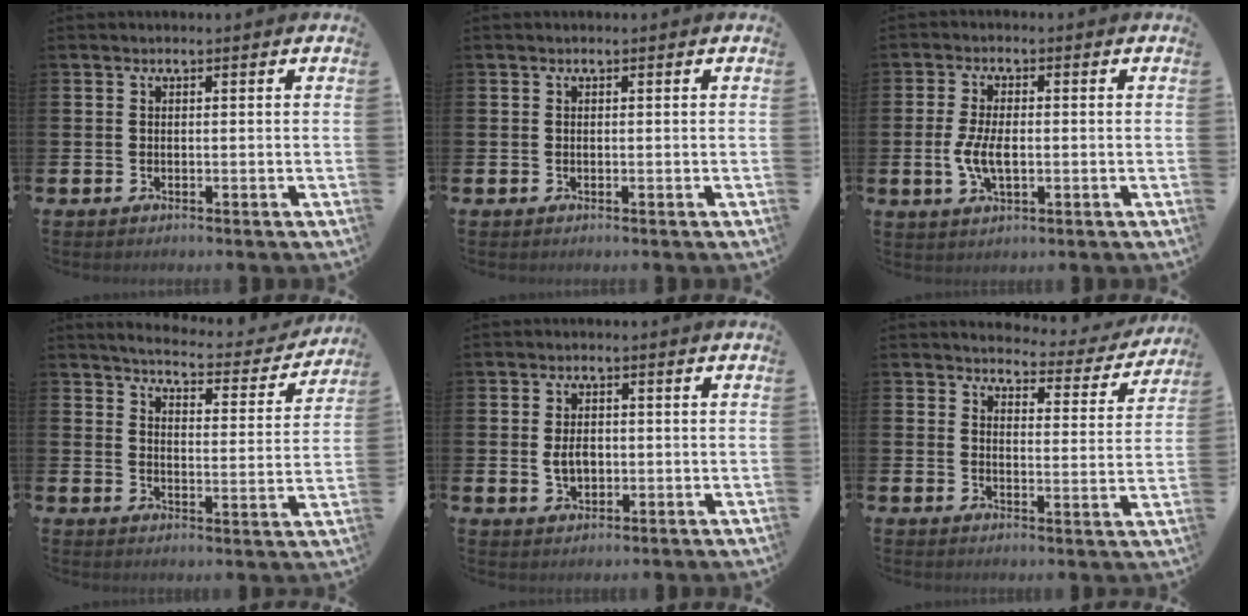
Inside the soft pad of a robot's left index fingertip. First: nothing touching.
{"total": 0.0}
{"total": 4.9, "force": [-0.4, 2.3, 4.3], "torque": [-0.079, 0.001, -0.010]}
{"total": 4.7, "force": [4.5, 0.5, 1.0], "torque": [-0.032, -0.039, 0.072]}
{"total": 3.2, "force": [-0.1, 2.1, 2.4], "torque": [-0.027, -0.001, -0.007]}
{"total": 3.5, "force": [3.3, 1.1, 0.4], "torque": [-0.010, -0.033, 0.048]}